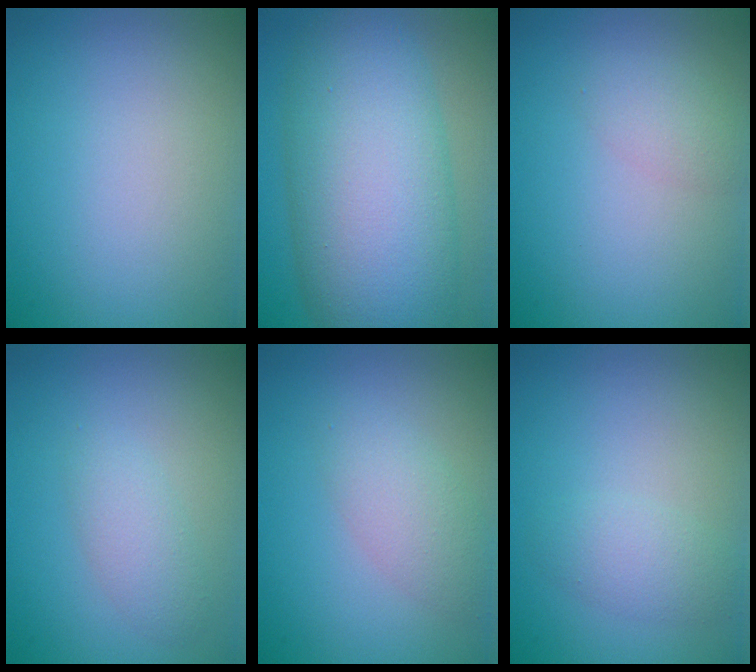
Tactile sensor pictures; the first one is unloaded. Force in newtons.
{"total": 12.7, "press": 12.7, "slide": 0.3}
{"total": 1.6, "press": 1.6, "slide": 0.1}
{"total": 2.0, "press": 2.0, "slide": 0.1}
{"total": 2.8, "press": 2.8, "slide": 0.1}
{"total": 2.0, "press": 2.0, "slide": 0.1}